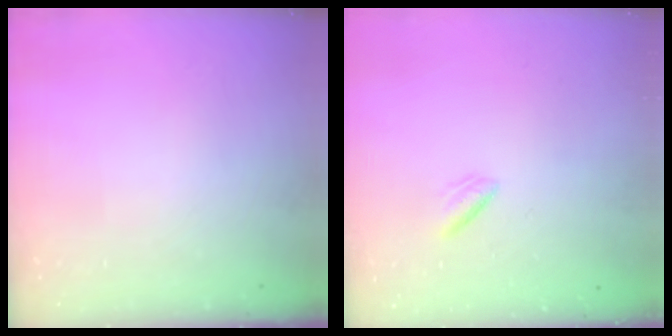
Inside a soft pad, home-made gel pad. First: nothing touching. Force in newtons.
{"total": 0.8, "press": 0.4, "slide": 0.7}